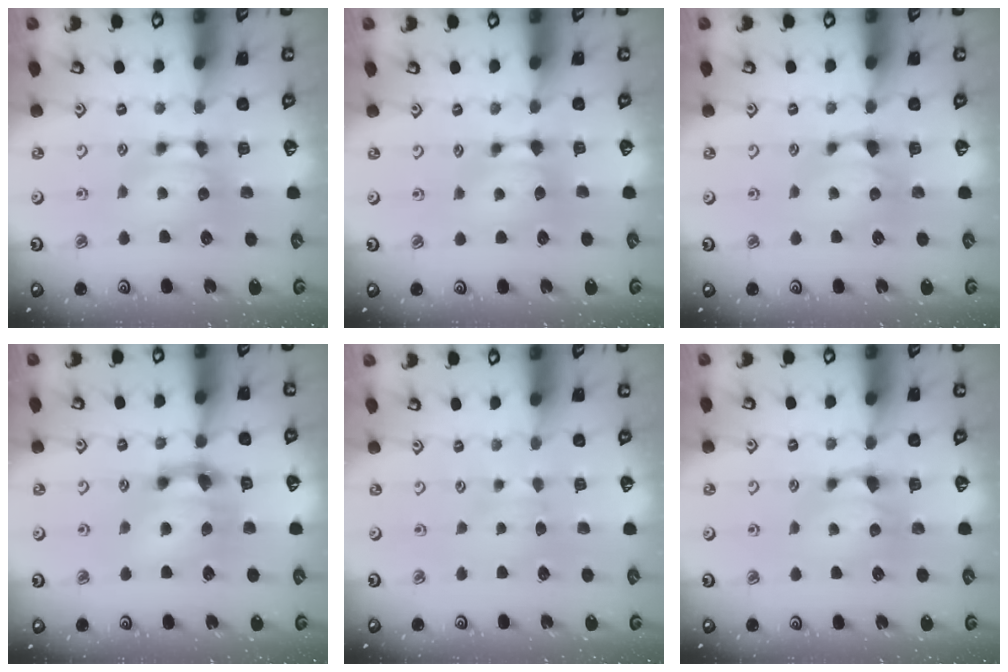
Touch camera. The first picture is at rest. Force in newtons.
{"total": 0.8, "press": 0.5, "slide": 0.6}
{"total": 1.4, "press": 0.9, "slide": 1.0}
{"total": 4.3, "press": 3.7, "slide": 2.3}
{"total": 2.6, "press": 2.6, "slide": 0.4}
{"total": 1.4, "press": 0.9, "slide": 1.0}